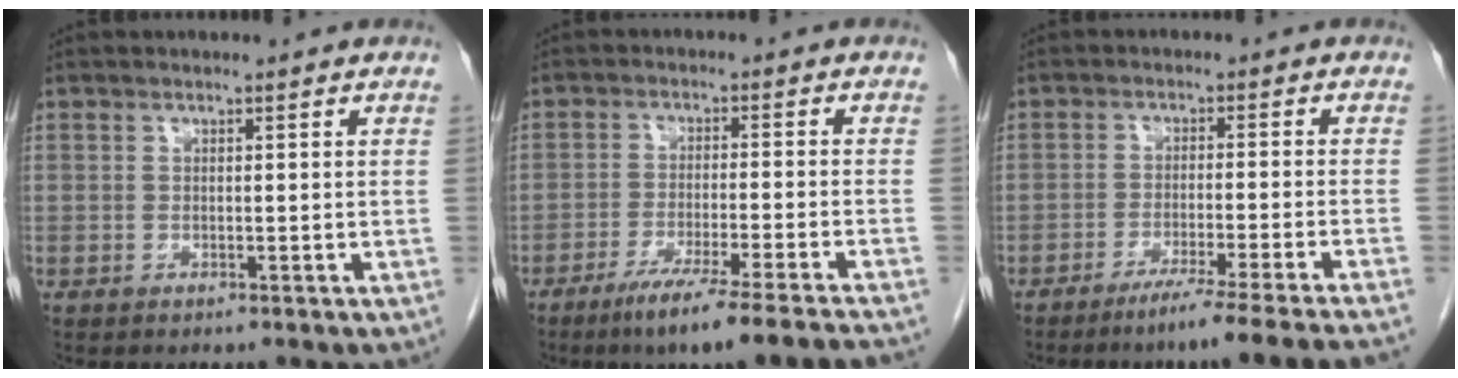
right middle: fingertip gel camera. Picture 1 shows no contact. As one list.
[{"total": 13.9, "force": [-11.2, -1.6, 8.0], "torque": [-0.100, -0.042, -0.172]}, {"total": 12.3, "force": [-10.1, -2.7, 6.5], "torque": [-0.060, -0.033, -0.149]}]